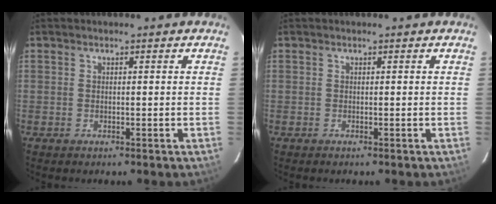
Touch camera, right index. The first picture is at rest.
{"total": 0.0}